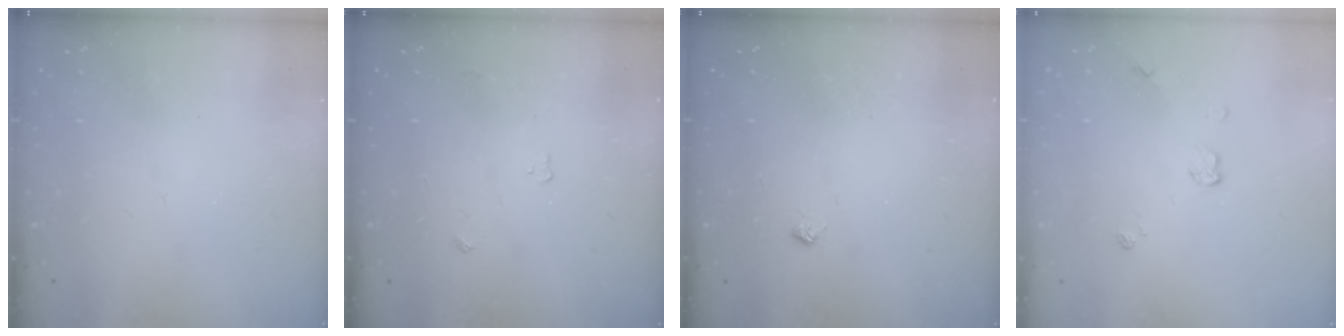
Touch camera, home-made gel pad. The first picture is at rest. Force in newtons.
{"total": 3.0, "press": 2.9, "slide": 0.5}
{"total": 5.1, "press": 5.1, "slide": 0.7}
{"total": 4.9, "press": 4.9, "slide": 0.6}